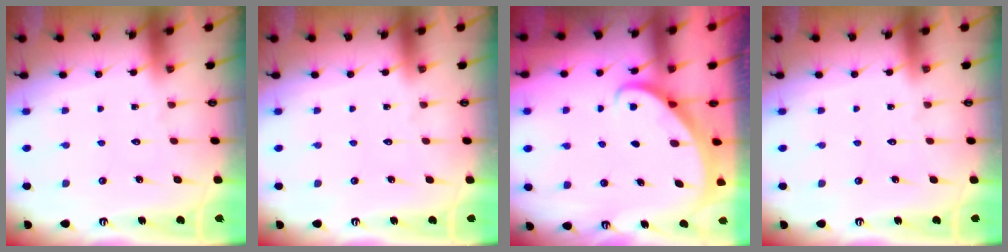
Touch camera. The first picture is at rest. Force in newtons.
{"total": 0.0}
{"total": 2.6, "press": 2.6, "slide": 0.2}
{"total": 0.0}